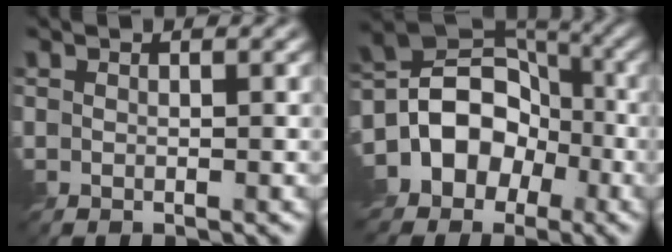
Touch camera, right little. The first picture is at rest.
{"total": 11.2, "force": [-5.0, 9.1, 4.2], "torque": [-0.075, 0.009, -0.104]}